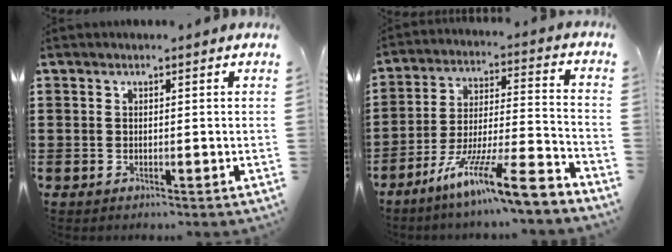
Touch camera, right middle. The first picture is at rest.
{"total": 12.8, "force": [-10.0, 0.8, 7.9], "torque": [-0.127, 0.021, -0.186]}